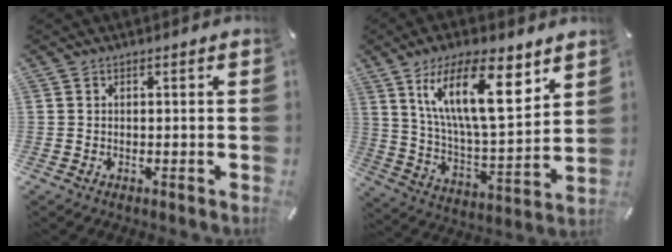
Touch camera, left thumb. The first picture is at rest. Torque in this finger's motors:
{"motor_torque": [3.33, 1.68, 1.63, -1.14, 0.61]}